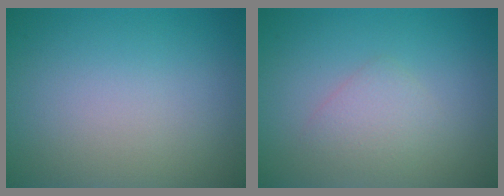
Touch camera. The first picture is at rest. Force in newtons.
{"total": 1.8, "press": 1.8, "slide": 0.0}